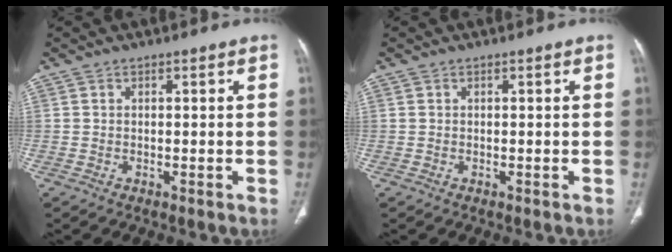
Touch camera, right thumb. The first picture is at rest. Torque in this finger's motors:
{"motor_torque": [0.22, 0.03, -0.22, 0.11, 0.01]}